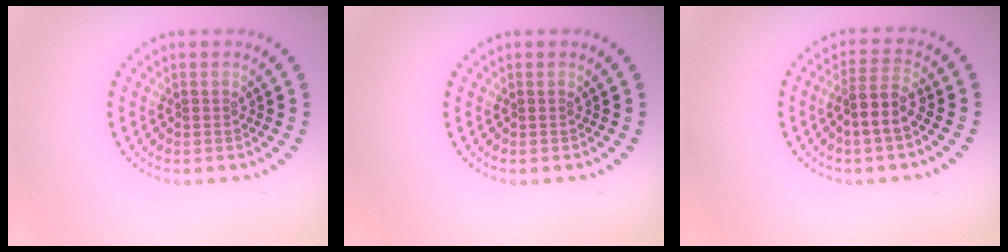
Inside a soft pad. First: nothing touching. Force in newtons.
{"total": 0.0}
{"total": 2.8, "press": 2.4, "slide": 1.5}